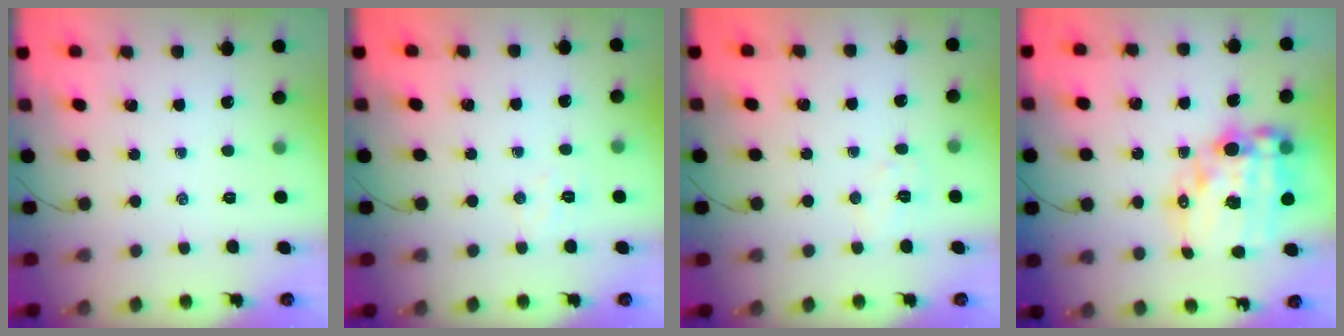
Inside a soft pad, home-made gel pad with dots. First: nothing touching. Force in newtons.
{"total": 4.0, "press": 3.9, "slide": 0.8}
{"total": 4.0, "press": 3.9, "slide": 0.8}
{"total": 20.5, "press": 20.1, "slide": 4.4}